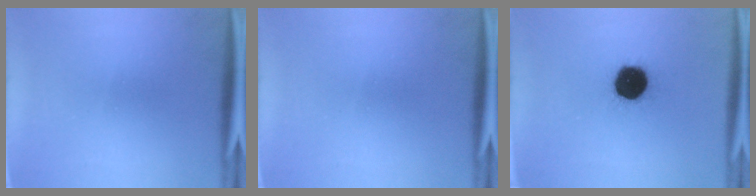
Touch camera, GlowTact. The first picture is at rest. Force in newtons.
{"total": 0.0}
{"total": 14.0}